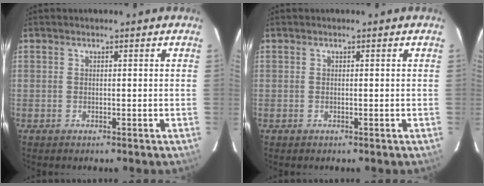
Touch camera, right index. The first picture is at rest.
{"total": 0.0}